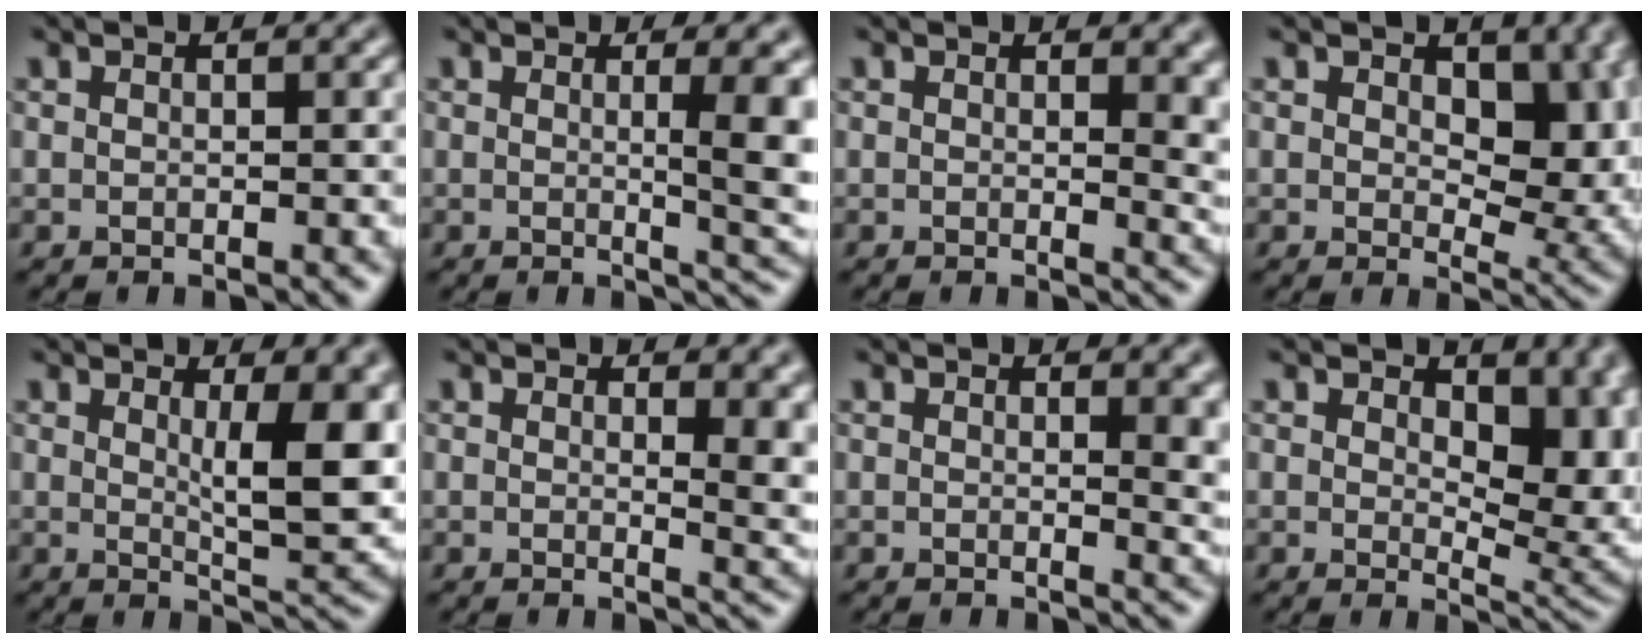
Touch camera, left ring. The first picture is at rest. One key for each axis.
{"total": 5.6, "fx": 0.4, "fy": 1.6, "fz": 5.3, "tx": -0.054, "ty": -0.004, "tz": 0.009}
{"total": 3.7, "fx": 0.9, "fy": 1.5, "fz": 3.2, "tx": -0.029, "ty": -0.009, "tz": 0.015}
{"total": 7.5, "fx": 1.6, "fy": 4.4, "fz": 5.8, "tx": -0.077, "ty": -0.011, "tz": 0.024}
{"total": 7.3, "fx": 1.6, "fy": 2.0, "fz": 6.8, "tx": -0.093, "ty": -0.011, "tz": 0.033}
{"total": 5.5, "fx": 1.4, "fy": 2.3, "fz": 4.8, "tx": -0.046, "ty": -0.010, "tz": 0.027}
{"total": 3.6, "fx": 1.0, "fy": 1.4, "fz": 3.1, "tx": -0.029, "ty": -0.004, "tz": 0.016}
{"total": 8.0, "fx": 1.5, "fy": 4.7, "fz": 6.3, "tx": -0.087, "ty": -0.016, "tz": 0.029}